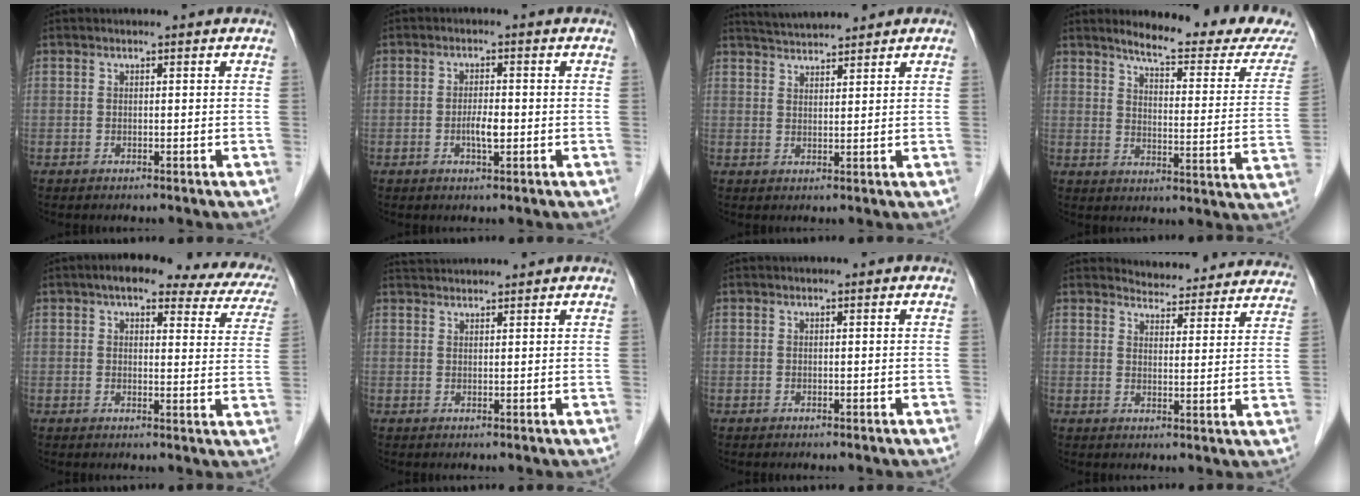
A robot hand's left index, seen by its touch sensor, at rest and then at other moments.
{"total": 2.8, "force": [-0.7, 0.8, 2.6], "torque": [-0.050, 0.001, -0.010]}
{"total": 5.5, "force": [5.2, 0.6, 1.5], "torque": [-0.032, 0.031, 0.093]}
{"total": 17.2, "force": [15.8, 1.4, 6.7], "torque": [-0.084, -0.063, 0.187]}
{"total": 17.6, "force": [13.3, 5.6, 10.2], "torque": [-0.113, 0.033, 0.140]}
{"total": 4.0, "force": [3.9, -0.2, 0.7], "torque": [-0.012, 0.035, 0.070]}
{"total": 0.0}
{"total": 15.2, "force": [14.8, 3.0, 1.8], "torque": [0.004, -0.033, 0.155]}